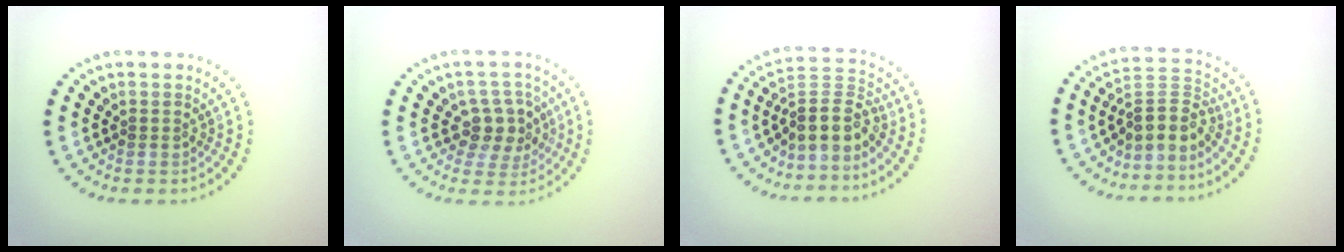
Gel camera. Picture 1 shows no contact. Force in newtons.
{"total": 3.5, "press": 3.2, "slide": 1.4}
{"total": 3.9, "press": 3.0, "slide": 2.5}
{"total": 3.4, "press": 2.6, "slide": 2.1}